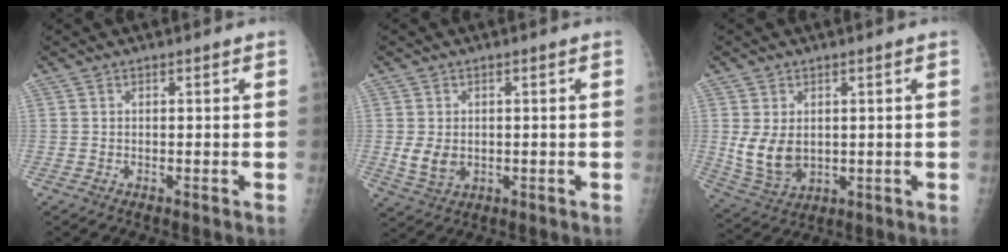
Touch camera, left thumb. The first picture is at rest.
{"total": 4.5, "force": [-0.1, 3.4, 2.9], "torque": [-0.042, -0.008, 0.011]}
{"total": 7.8, "force": [0.7, 5.6, 5.4], "torque": [-0.086, -0.016, 0.034]}